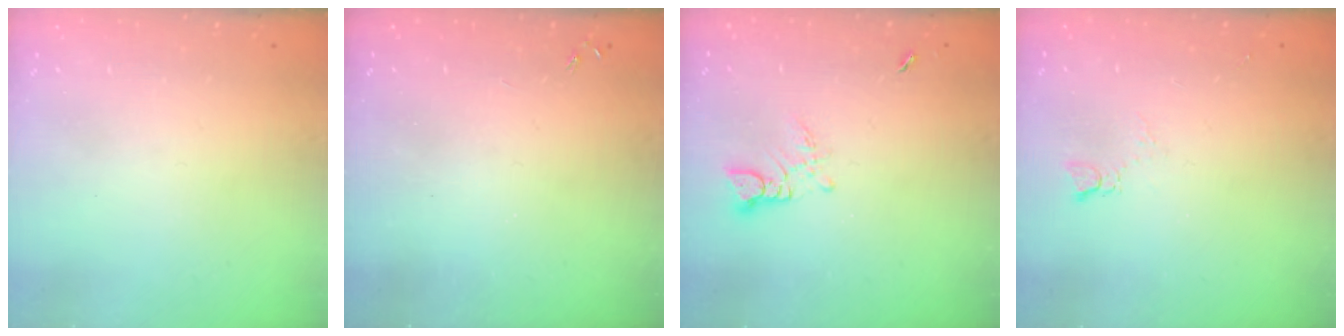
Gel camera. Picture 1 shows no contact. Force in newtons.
{"total": 0.0}
{"total": 3.2, "press": 3.2, "slide": 0.3}
{"total": 2.1, "press": 2.1, "slide": 0.3}